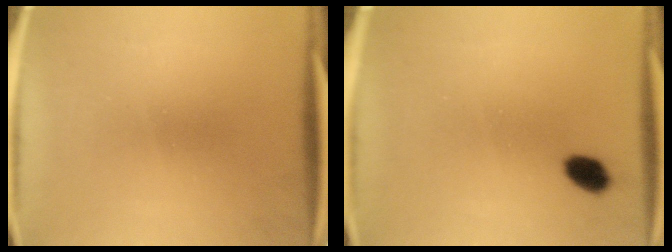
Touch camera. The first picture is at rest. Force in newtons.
{"total": 3.7}